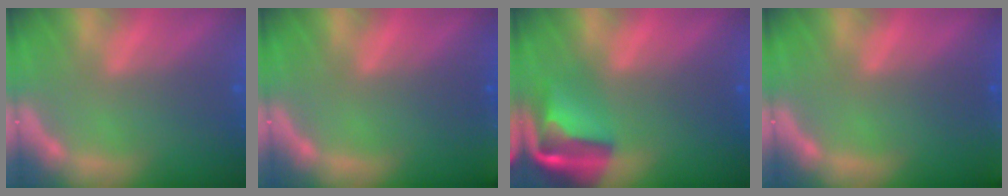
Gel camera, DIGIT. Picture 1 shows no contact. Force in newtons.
{"total": 5.0}
{"total": 7.4}
{"total": 6.4}